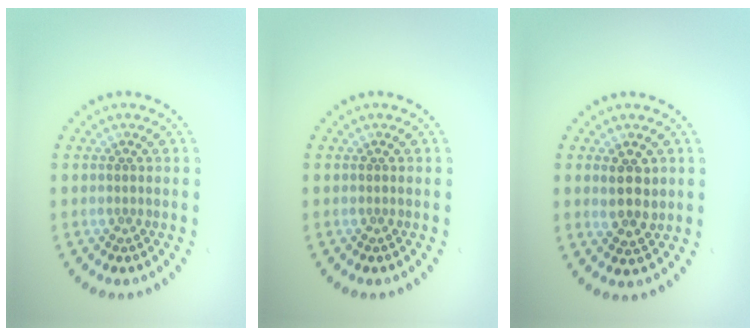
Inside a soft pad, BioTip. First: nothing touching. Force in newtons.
{"total": 0.0}
{"total": 2.8, "press": 2.7, "slide": 0.8}